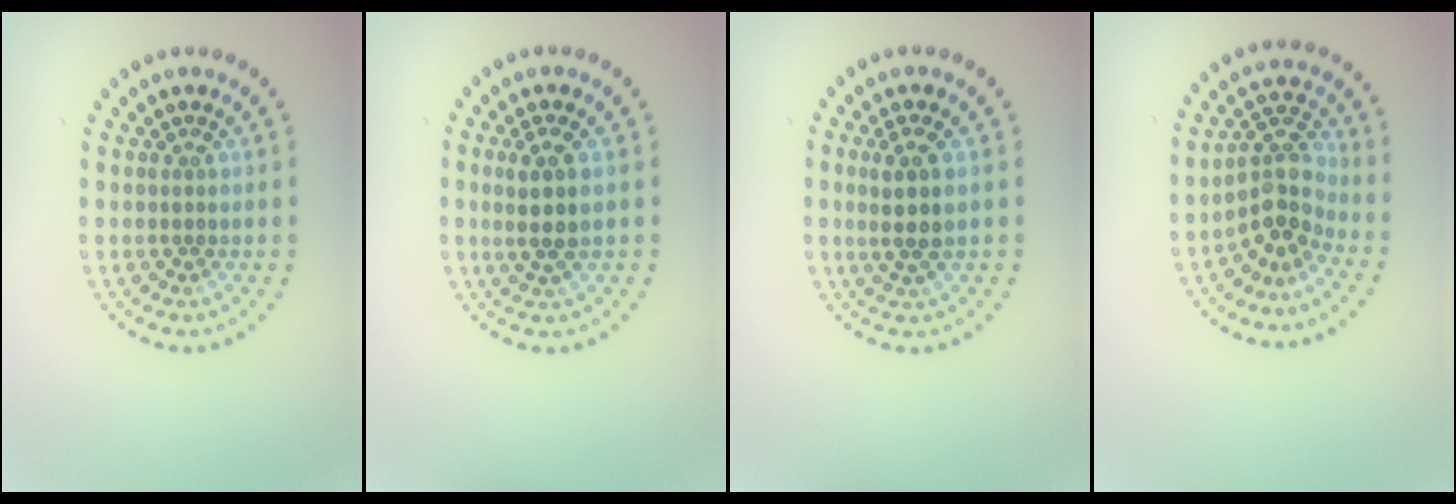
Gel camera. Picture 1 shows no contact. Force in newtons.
{"total": 2.8, "press": 2.4, "slide": 1.4}
{"total": 2.8, "press": 2.4, "slide": 1.4}
{"total": 3.6, "press": 2.7, "slide": 2.4}